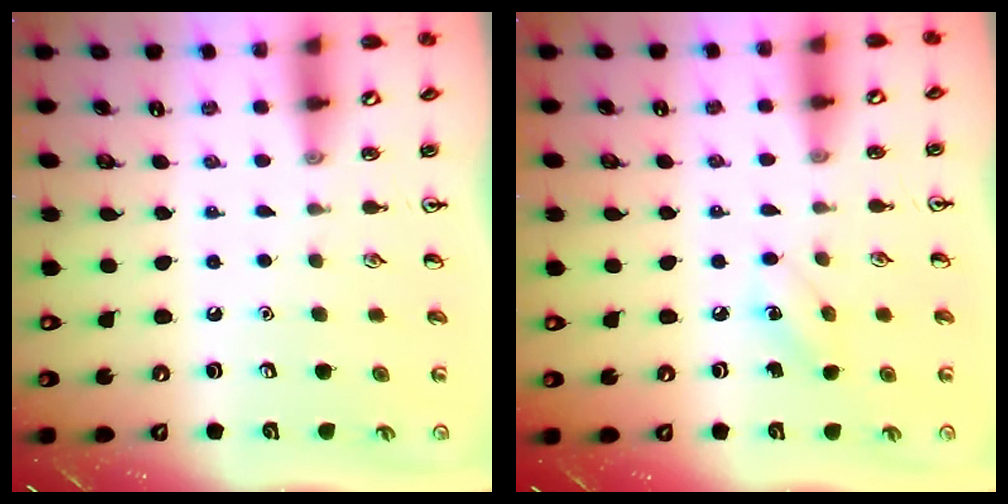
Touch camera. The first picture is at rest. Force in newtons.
{"total": 5.9, "press": 5.7, "slide": 1.3}